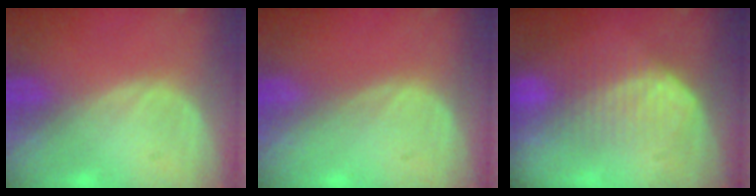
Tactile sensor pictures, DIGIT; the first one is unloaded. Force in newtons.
{"total": 0.0}
{"total": 6.8, "press": 6.7, "slide": 1.4}